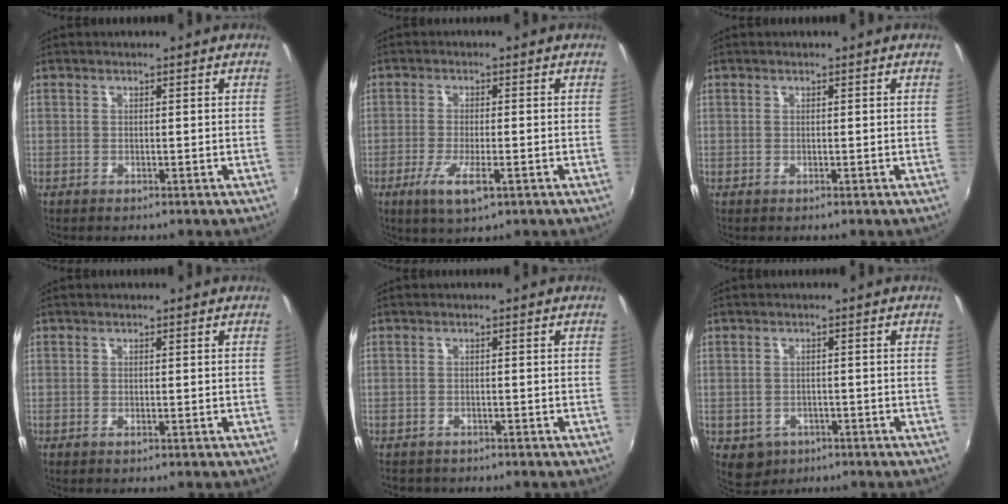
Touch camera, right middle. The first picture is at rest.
{"total": 6.3, "force": [-3.0, 1.4, 5.4], "torque": [-0.115, -0.018, -0.053]}
{"total": 0.0}
{"total": 0.0}
{"total": 2.3, "force": [-1.8, 1.3, 0.5], "torque": [-0.015, -0.009, -0.026]}
{"total": 4.5, "force": [-1.9, 3.7, 1.5], "torque": [-0.036, -0.005, -0.020]}